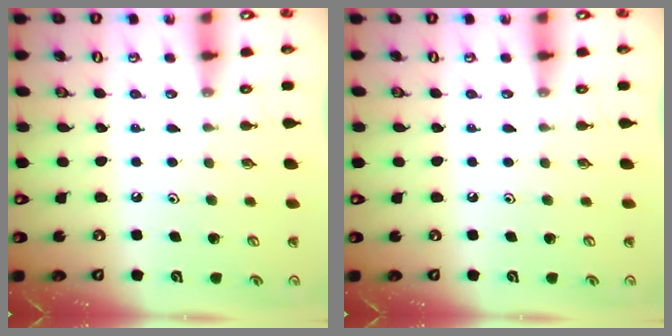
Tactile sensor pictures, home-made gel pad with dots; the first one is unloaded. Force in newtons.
{"total": 0.0}